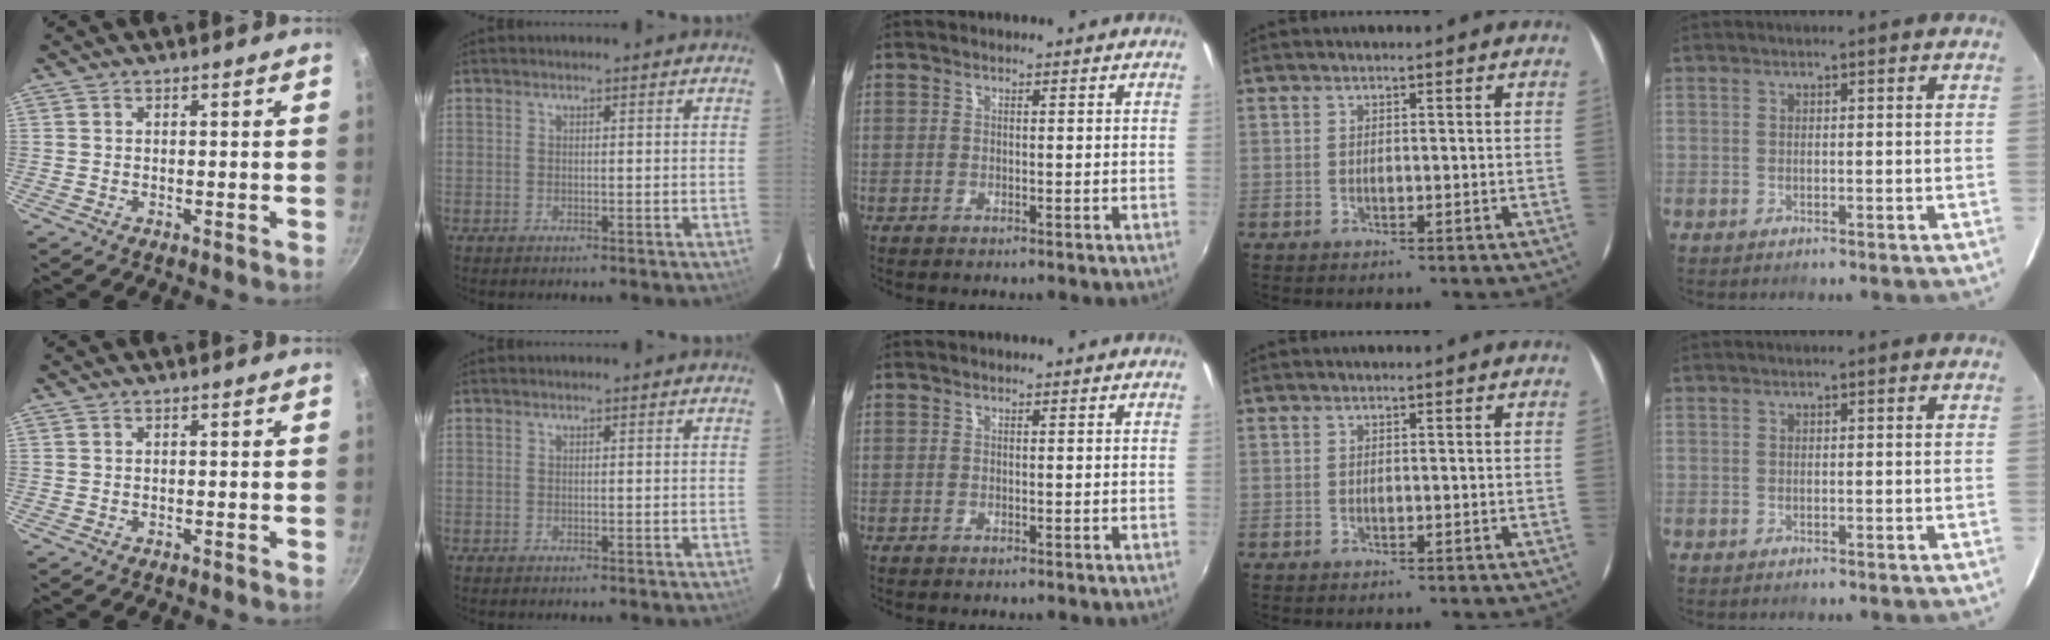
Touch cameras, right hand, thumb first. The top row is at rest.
{}